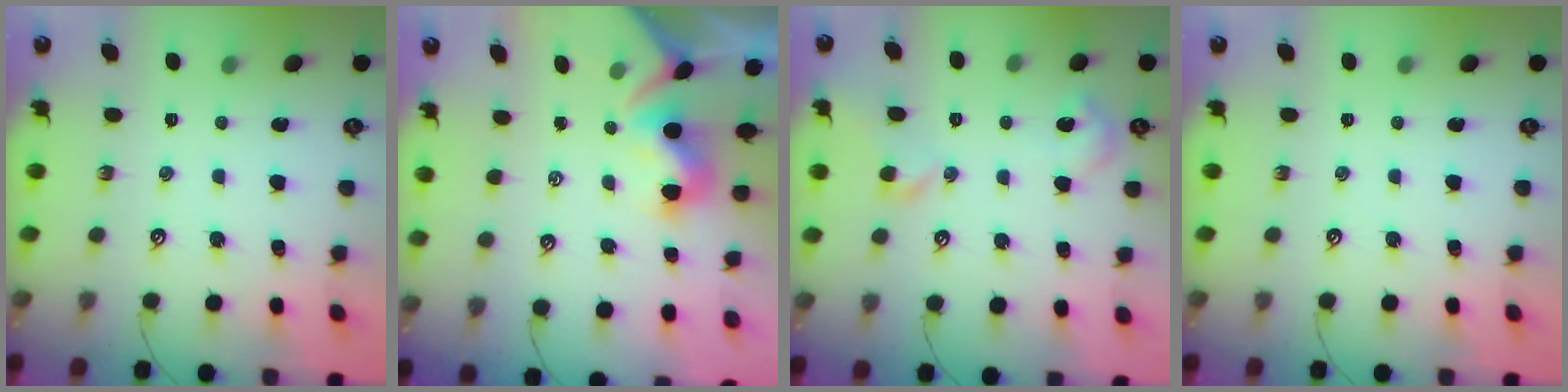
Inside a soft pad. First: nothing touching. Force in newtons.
{"total": 2.2, "press": 2.1, "slide": 0.7}
{"total": 4.6, "press": 4.6, "slide": 0.8}
{"total": 0.0}